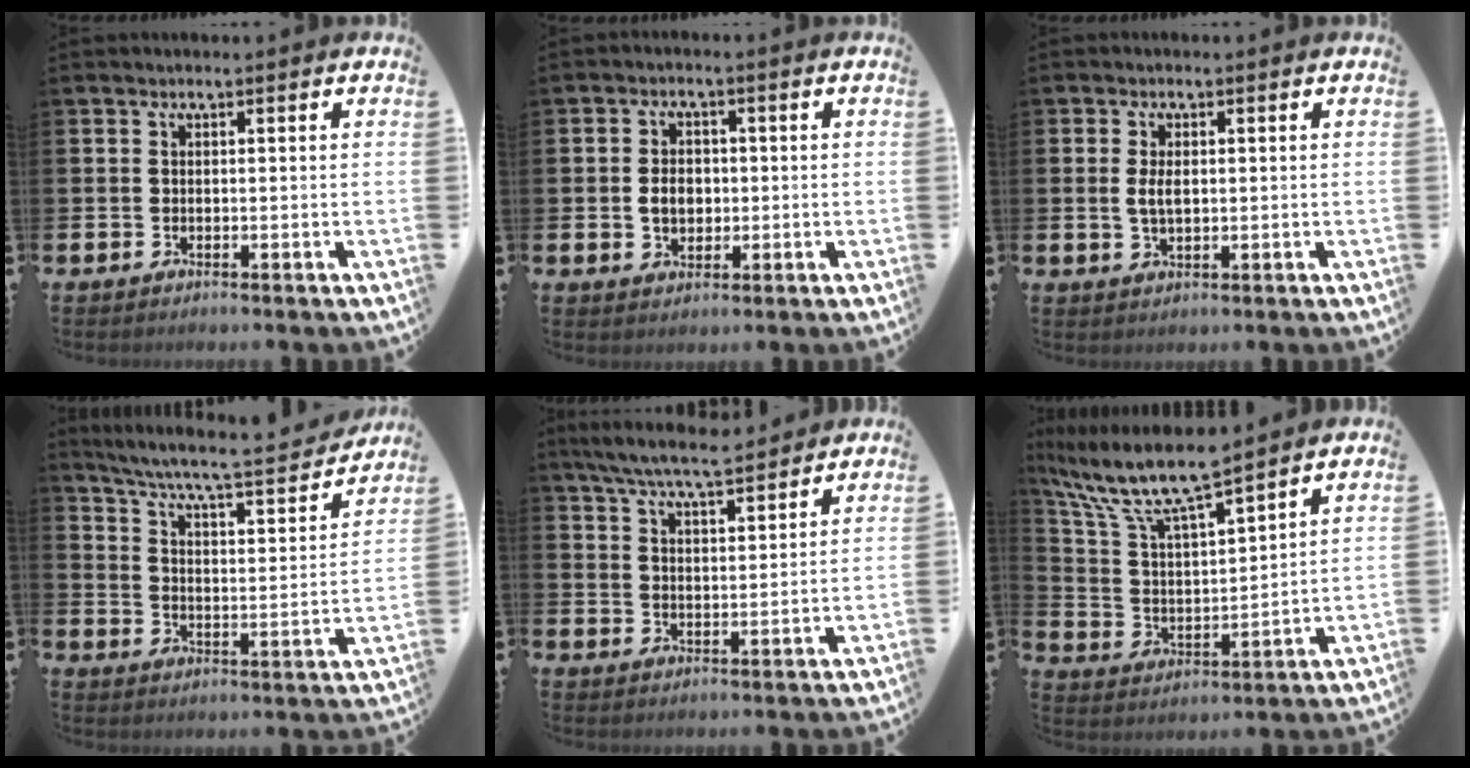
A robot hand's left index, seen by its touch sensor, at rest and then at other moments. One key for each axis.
{"total": 3.5, "fx": -0.2, "fy": 2.8, "fz": 2.1, "tx": -0.024, "ty": 0.001, "tz": -0.012}
{"total": 2.7, "fx": 0.3, "fy": 1.4, "fz": 2.3, "tx": -0.033, "ty": 0.001, "tz": 0.001}
{"total": 7.0, "fx": 6.2, "fy": 0.8, "fz": 3.1, "tx": -0.084, "ty": -0.049, "tz": 0.097}
{"total": 7.3, "fx": 6.9, "fy": 0.7, "fz": 2.3, "tx": -0.066, "ty": -0.033, "tz": 0.123}
{"total": 9.5, "fx": 8.4, "fy": 1.4, "fz": 4.2, "tx": -0.119, "ty": -0.051, "tz": 0.145}